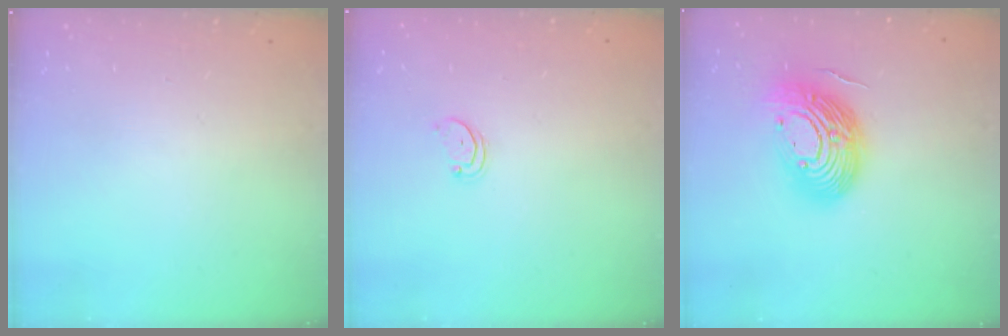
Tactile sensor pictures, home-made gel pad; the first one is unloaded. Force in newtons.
{"total": 1.8, "press": 1.7, "slide": 0.2}
{"total": 20.0, "press": 20.0, "slide": 1.6}